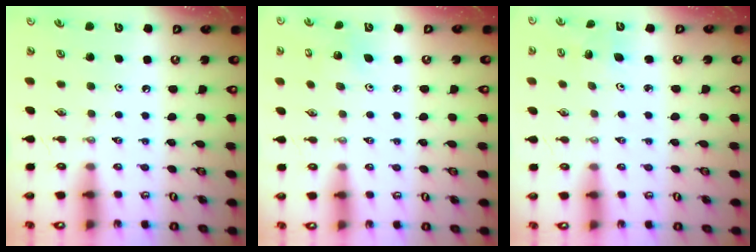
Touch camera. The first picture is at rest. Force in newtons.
{"total": 3.9, "press": 3.9, "slide": 0.3}
{"total": 2.4, "press": 2.4, "slide": 0.1}